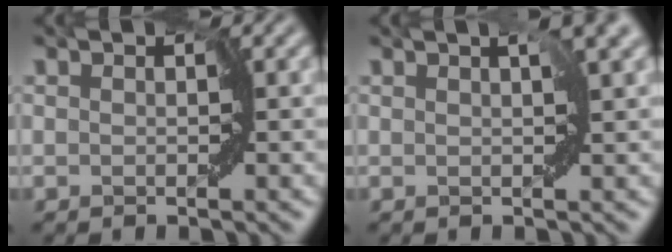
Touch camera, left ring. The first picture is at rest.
{"total": 2.7, "force": [1.3, 0.6, 2.3], "torque": [-0.038, 0.007, 0.022]}